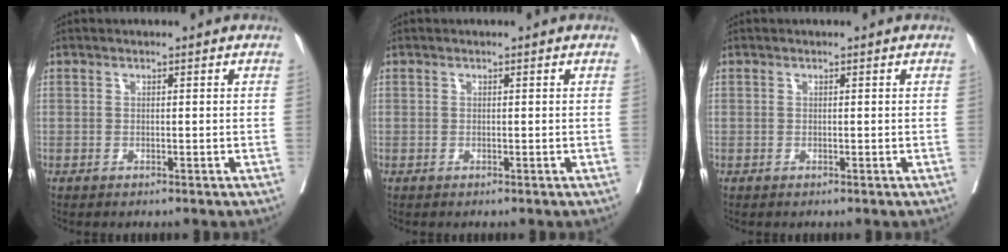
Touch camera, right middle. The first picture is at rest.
{"total": 0.0}
{"total": 0.0}